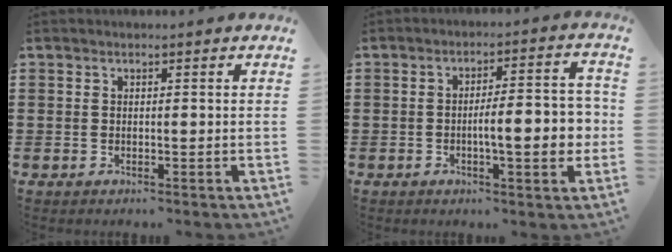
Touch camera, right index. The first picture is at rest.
{"total": 8.5, "force": [-1.5, 2.2, 8.1], "torque": [-0.113, -0.003, -0.032]}